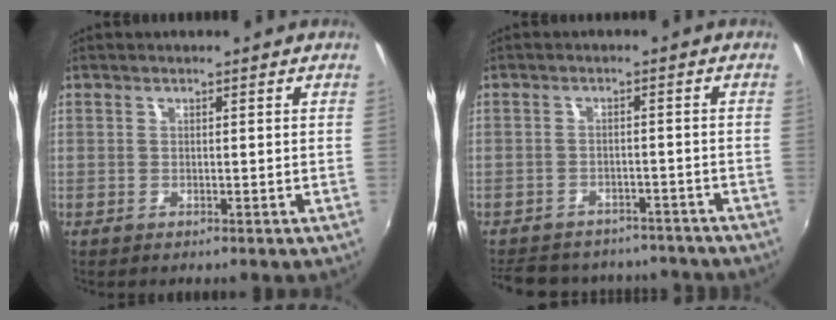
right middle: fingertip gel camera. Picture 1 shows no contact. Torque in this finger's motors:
{"motor_torque": [1.01, -1.09, -0.07, 0.01]}